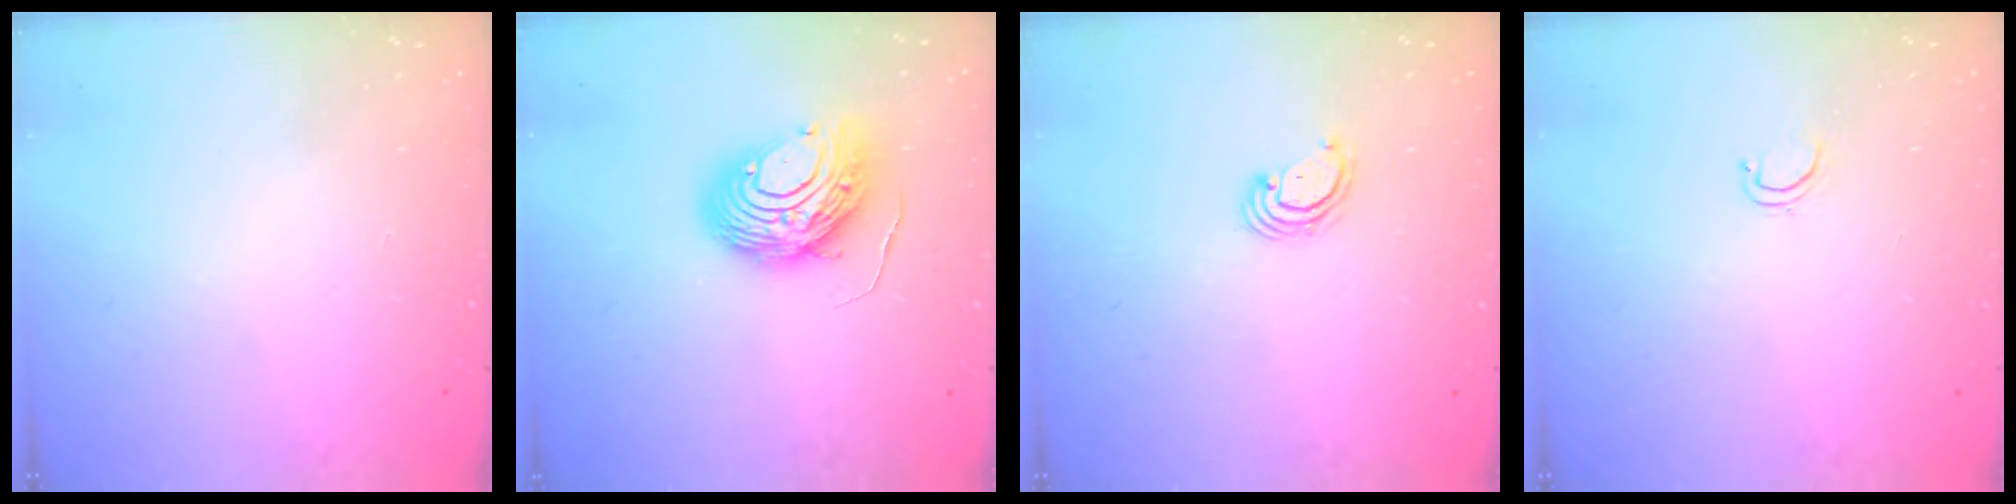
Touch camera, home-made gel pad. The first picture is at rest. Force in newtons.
{"total": 11.1, "press": 11.0, "slide": 1.0}
{"total": 2.3, "press": 2.3, "slide": 0.1}
{"total": 2.6, "press": 2.5, "slide": 0.4}